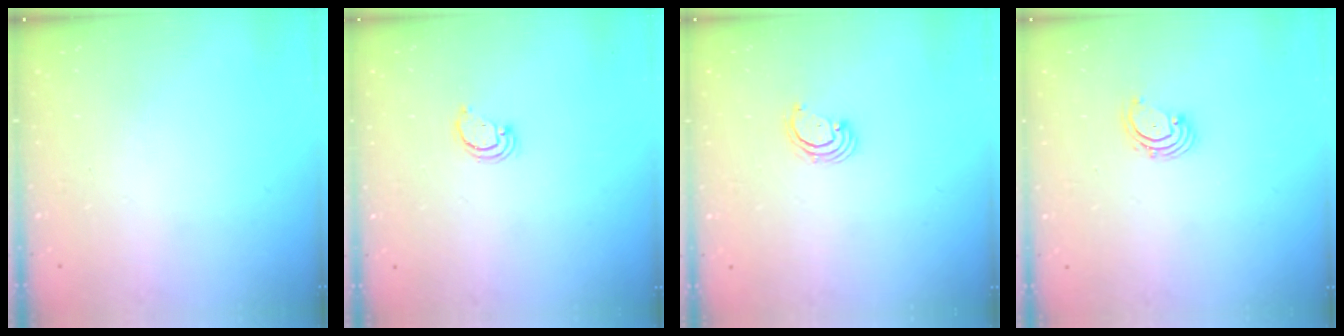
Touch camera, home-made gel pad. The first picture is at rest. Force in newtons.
{"total": 2.6, "press": 2.6, "slide": 0.2}
{"total": 2.3, "press": 2.3, "slide": 0.1}
{"total": 1.8, "press": 1.7, "slide": 0.7}